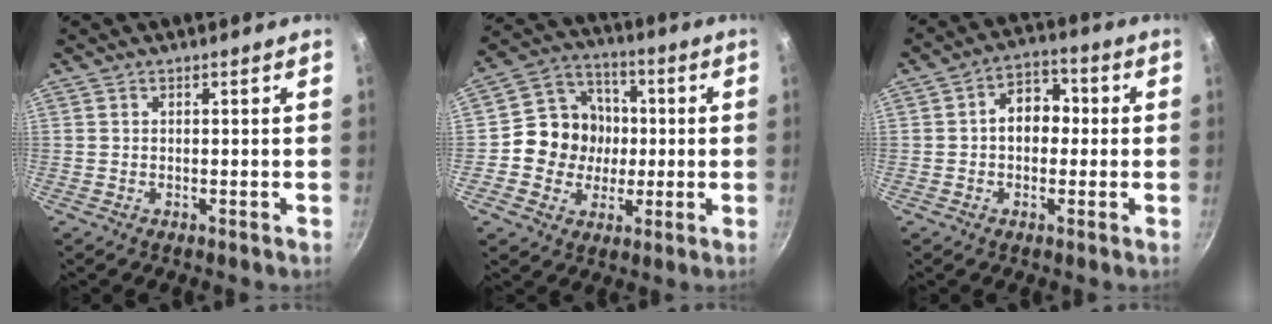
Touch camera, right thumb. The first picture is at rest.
{"total": 12.2, "force": [-0.5, 11.2, 4.8], "torque": [-0.045, 0.025, -0.023]}
{"total": 8.0, "force": [0.3, 5.9, 5.4], "torque": [-0.037, 0.022, -0.006]}